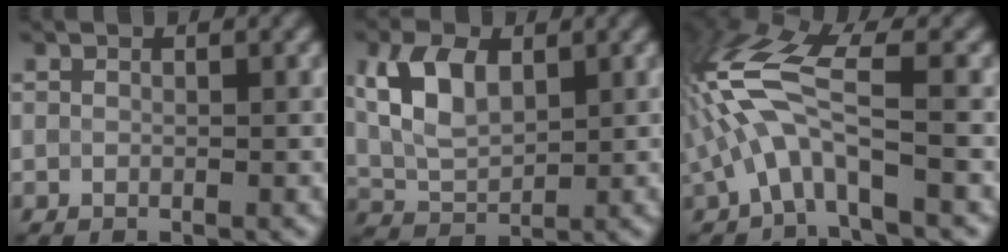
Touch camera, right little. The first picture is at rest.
{"total": 5.9, "force": [1.8, 3.5, 4.4], "torque": [-0.098, 0.008, 0.032]}
{"total": 6.3, "force": [-1.7, 1.9, 5.7], "torque": [-0.131, 0.020, -0.039]}